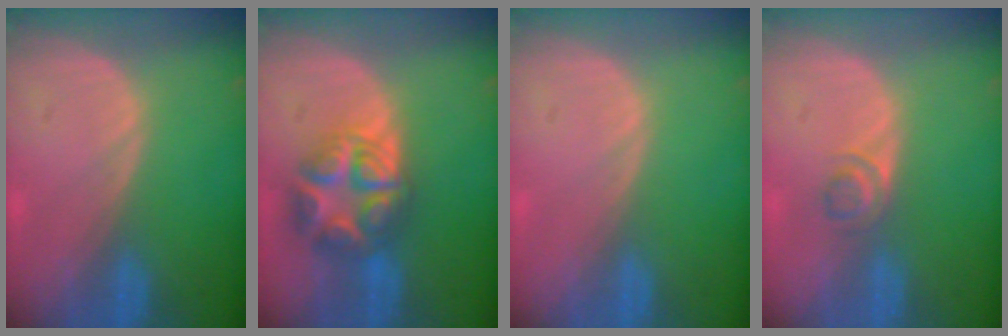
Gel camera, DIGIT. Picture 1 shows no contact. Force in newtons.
{"total": 8.0, "press": 8.0, "slide": 0.5}
{"total": 0.0}
{"total": 2.3, "press": 2.1, "slide": 1.0}